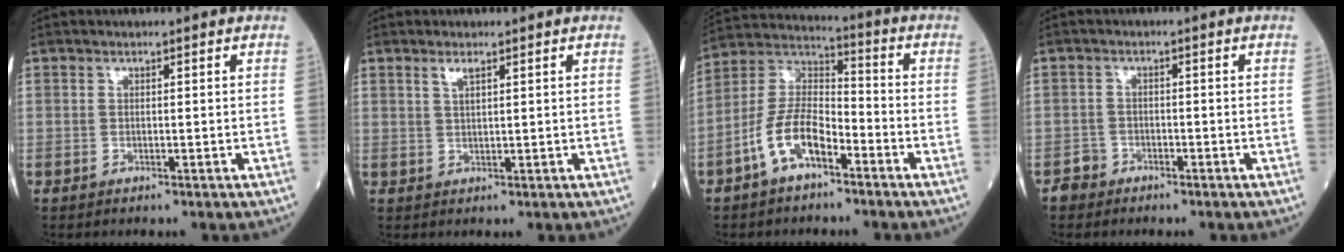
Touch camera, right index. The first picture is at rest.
{"total": 1.9, "force": [1.2, 0.3, 1.4], "torque": [-0.032, 0.001, 0.024]}
{"total": 10.3, "force": [-5.2, 4.4, 7.7], "torque": [-0.169, 0.019, -0.103]}
{"total": 2.2, "force": [-1.5, 1.5, -0.2], "torque": [0.003, 0.009, -0.032]}